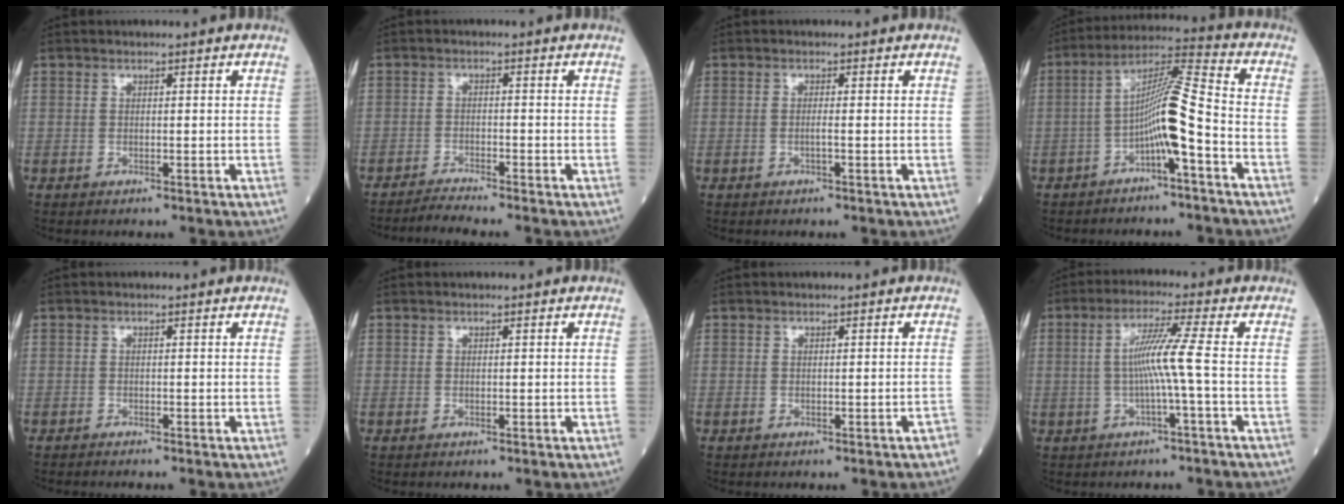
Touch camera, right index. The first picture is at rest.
{"total": 3.1, "force": [-2.9, -1.3, 0.2], "torque": [-0.013, -0.017, -0.056]}
{"total": 0.9, "force": [-0.3, -0.2, 0.9], "torque": [-0.015, 0.001, -0.007]}
{"total": 9.0, "force": [-3.3, -0.1, 8.4], "torque": [-0.151, 0.025, -0.061]}
{"total": 1.1, "force": [-1.0, -0.2, 0.3], "torque": [-0.006, 0.000, -0.018]}
{"total": 0.0}
{"total": 1.0, "force": [-0.8, 0.1, 0.6], "torque": [-0.005, -0.001, -0.008]}
{"total": 6.1, "force": [-0.7, -1.5, 5.9], "torque": [-0.116, 0.009, -0.010]}